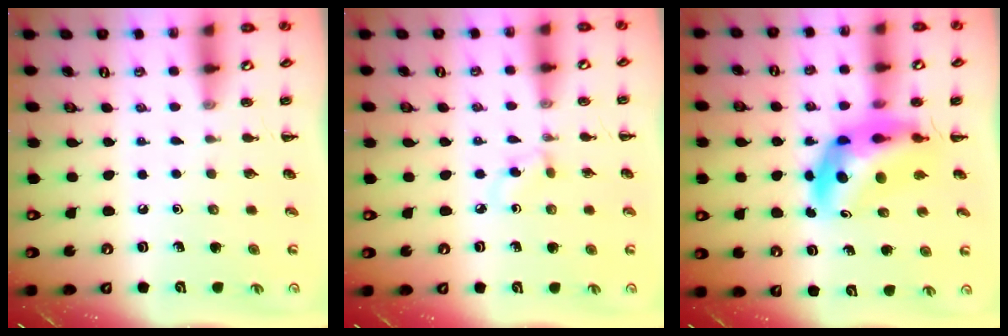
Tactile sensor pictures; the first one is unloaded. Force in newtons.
{"total": 2.9, "press": 2.6, "slide": 1.2}
{"total": 10.7, "press": 10.1, "slide": 3.5}